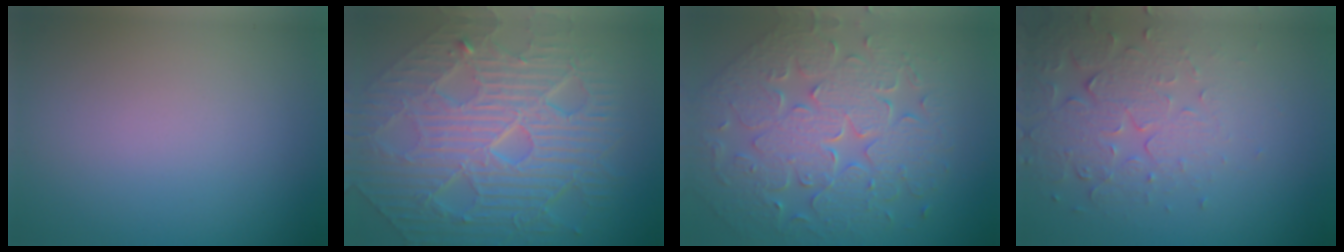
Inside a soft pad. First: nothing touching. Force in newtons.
{"total": 11.6, "press": 7.6, "slide": 8.8}
{"total": 9.3, "press": 6.8, "slide": 6.3}
{"total": 5.1, "press": 3.6, "slide": 3.6}